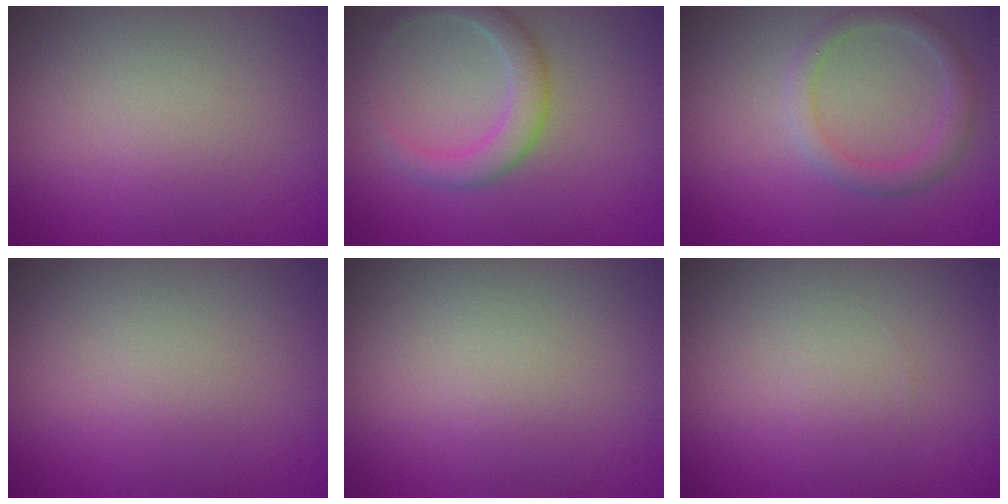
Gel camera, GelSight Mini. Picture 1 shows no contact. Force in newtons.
{"total": 2.8, "press": 2.8, "slide": 0.0}
{"total": 2.1, "press": 2.1, "slide": 0.3}
{"total": 0.0}
{"total": 0.0}
{"total": 0.0}